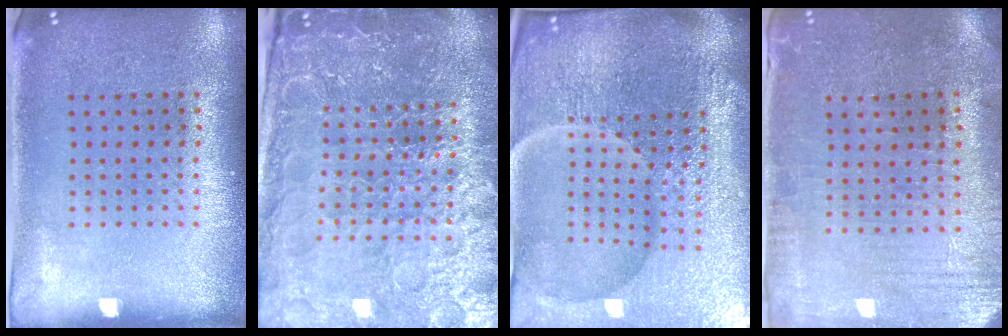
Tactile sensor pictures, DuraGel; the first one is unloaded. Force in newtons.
{"total": 5.7, "press": 5.1, "slide": 2.4}
{"total": 7.1, "press": 6.3, "slide": 3.3}
{"total": 0.5, "press": 0.3, "slide": 0.4}